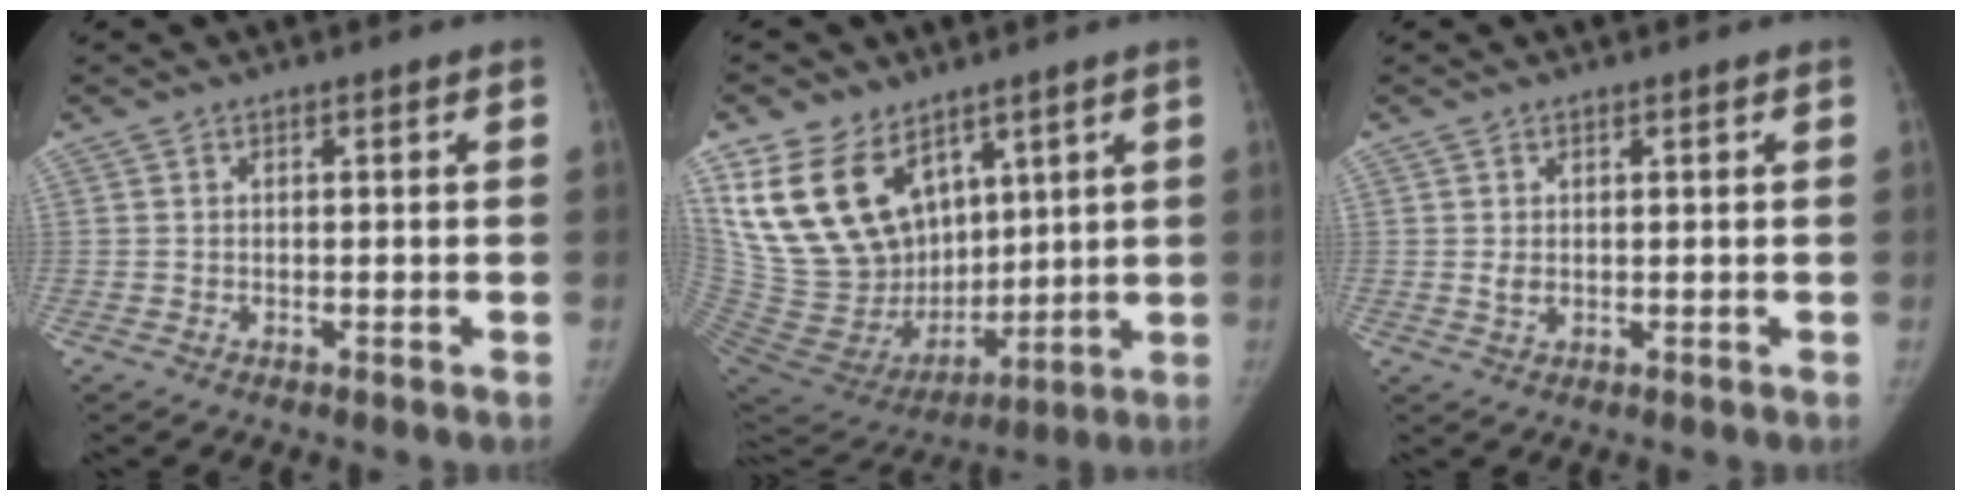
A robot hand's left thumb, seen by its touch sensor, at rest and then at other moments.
{"total": 22.0, "force": [10.5, 14.6, 12.6], "torque": [-0.209, -0.032, 0.221]}
{"total": 1.5, "force": [0.4, 1.0, 1.1], "torque": [-0.016, -0.005, 0.011]}